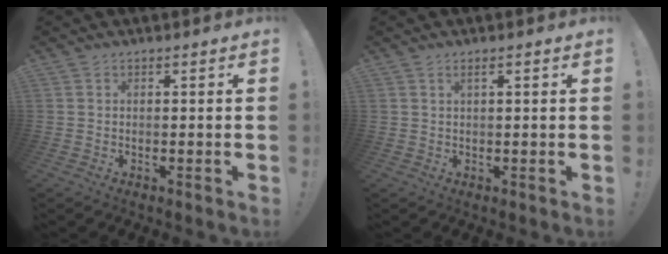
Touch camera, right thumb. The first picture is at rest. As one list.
[{"total": 1.8, "force": [0.6, 0.0, 1.7], "torque": [-0.030, -0.001, 0.009]}]